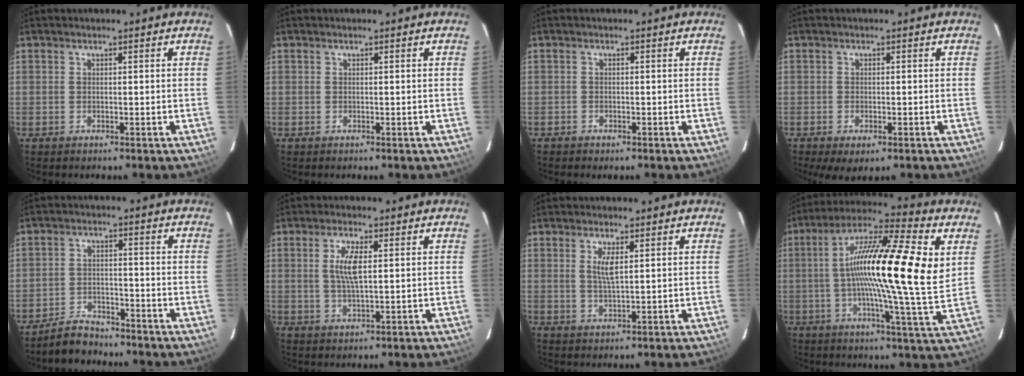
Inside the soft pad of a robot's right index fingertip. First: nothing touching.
{"total": 0.0}
{"total": 1.3, "force": [-0.9, 0.9, 0.1], "torque": [-0.008, 0.002, -0.014]}
{"total": 4.8, "force": [-2.7, 2.1, 3.3], "torque": [-0.072, -0.020, -0.041]}
{"total": 5.8, "force": [-5.2, 2.4, 1.0], "torque": [-0.042, 0.013, -0.084]}
{"total": 5.3, "force": [1.0, 1.4, 5.0], "torque": [-0.097, 0.001, 0.019]}
{"total": 3.4, "force": [1.1, 0.8, 3.1], "torque": [-0.061, -0.003, 0.020]}
{"total": 21.8, "force": [5.2, 2.8, 21.0], "torque": [-0.353, 0.025, 0.055]}